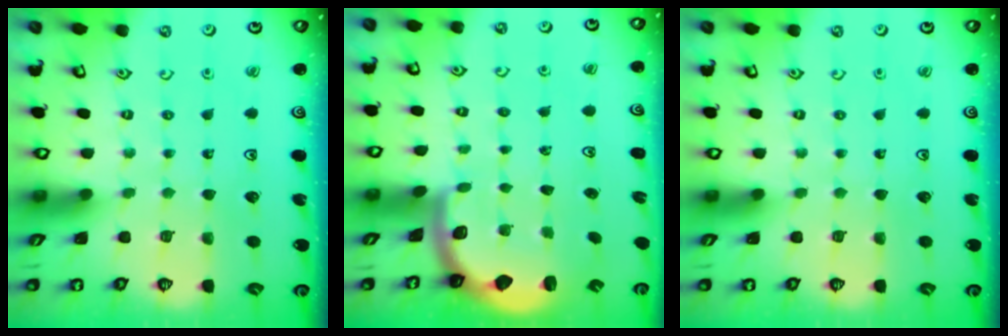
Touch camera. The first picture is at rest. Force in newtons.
{"total": 2.0, "press": 2.0, "slide": 0.5}
{"total": 0.0}